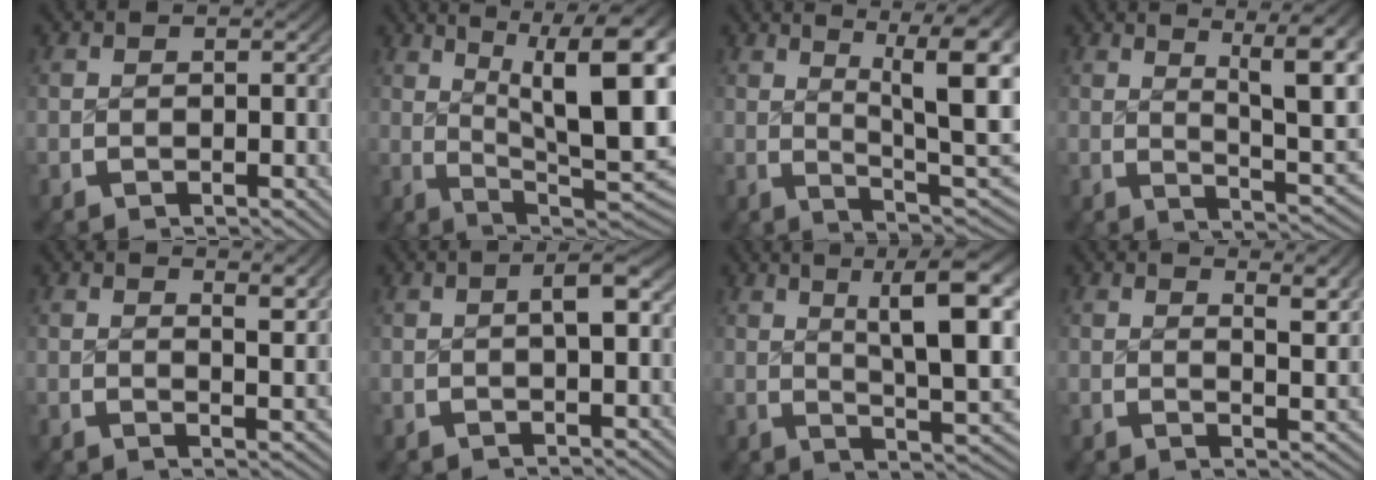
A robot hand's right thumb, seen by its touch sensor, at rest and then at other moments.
{"total": 13.4, "force": [2.8, 7.6, 10.7], "torque": [-0.152, -0.025, 0.052]}
{"total": 10.2, "force": [1.9, 4.9, 8.8], "torque": [-0.119, -0.024, 0.038]}
{"total": 8.6, "force": [2.3, 3.7, 7.4], "torque": [-0.092, -0.013, 0.038]}
{"total": 2.7, "force": [1.6, 0.4, 2.1], "torque": [-0.027, -0.009, 0.028]}
{"total": 2.7, "force": [0.3, 0.9, 2.5], "torque": [-0.036, 0.009, 0.002]}
{"total": 10.4, "force": [2.3, 4.4, 9.1], "torque": [-0.116, -0.007, 0.038]}
{"total": 3.4, "force": [1.9, 0.8, 2.7], "torque": [-0.034, -0.010, 0.033]}